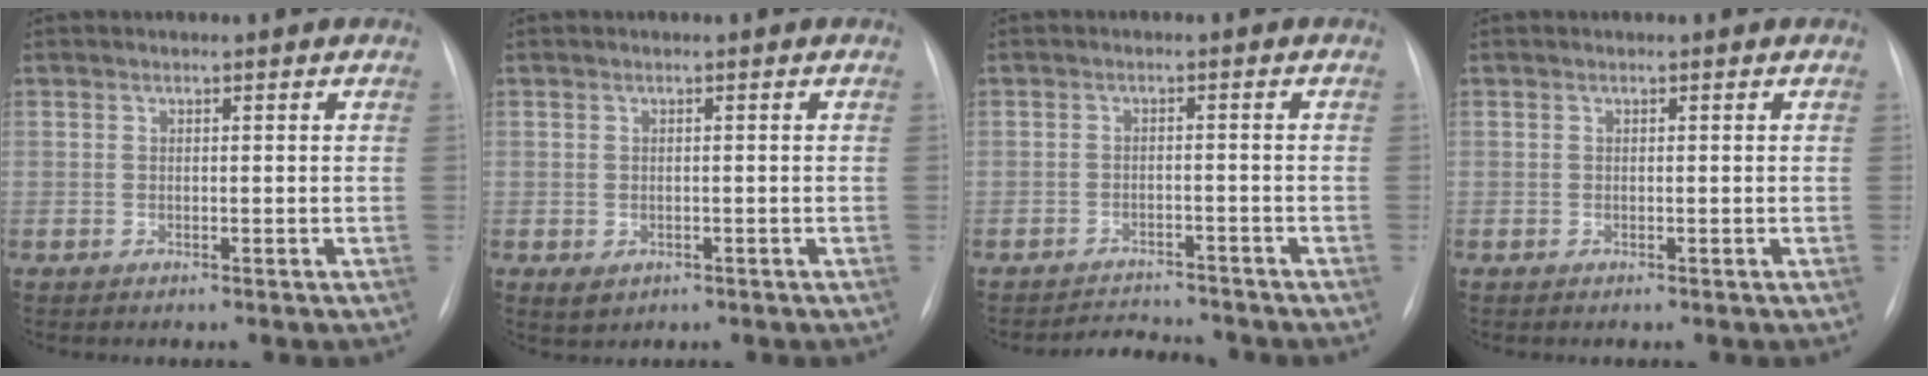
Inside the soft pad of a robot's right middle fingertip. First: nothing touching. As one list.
[{"total": 1.8, "force": [-0.7, 1.4, 0.9], "torque": [-0.013, -0.001, 0.000]}, {"total": 4.7, "force": [-4.7, 0.6, 0.2], "torque": [-0.006, 0.000, -0.071]}, {"total": 0.0}]